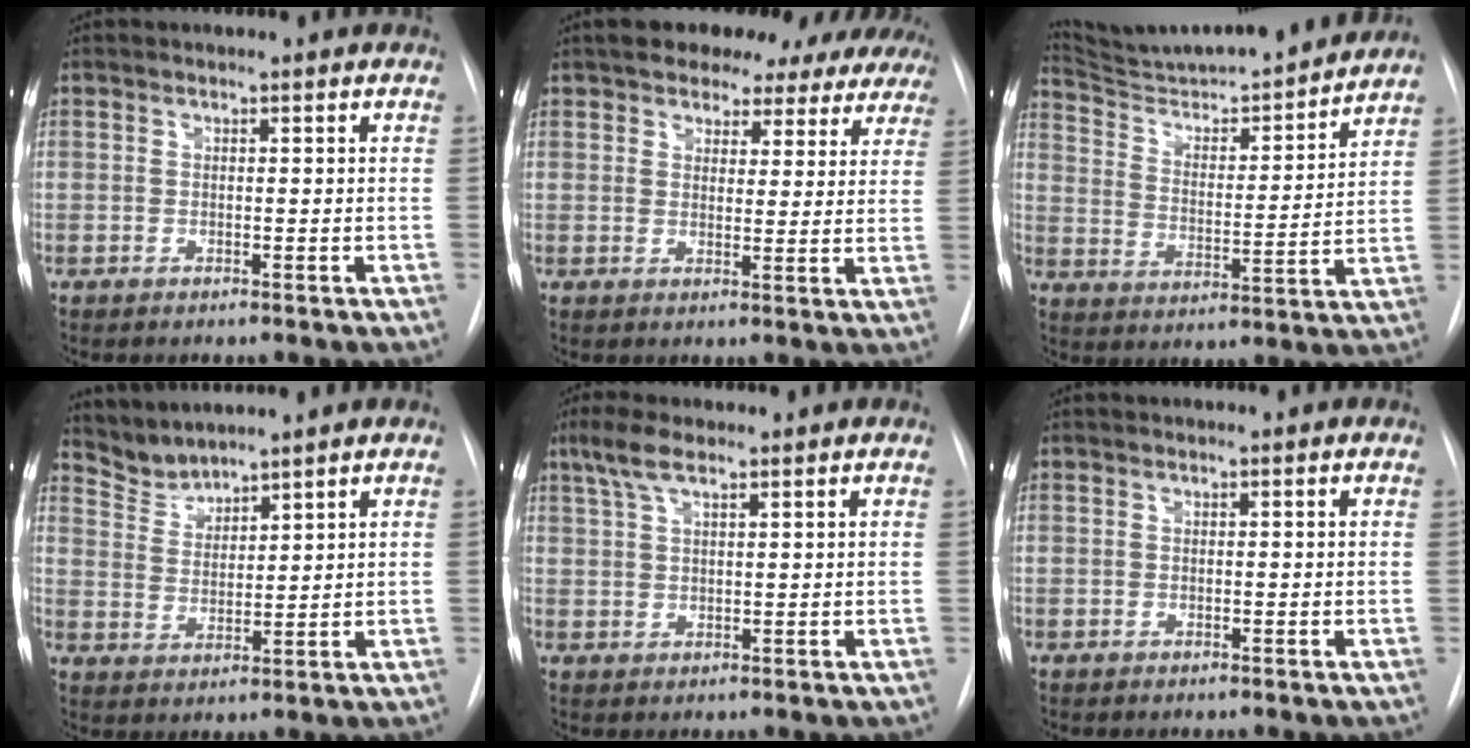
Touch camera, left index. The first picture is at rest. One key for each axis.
{"total": 16.1, "fx": 13.7, "fy": 6.6, "fz": 5.3, "tx": -0.063, "ty": 0.024, "tz": 0.154}
{"total": 20.1, "fx": 18.9, "fy": 1.1, "fz": 6.8, "tx": -0.110, "ty": -0.021, "tz": 0.285}
{"total": 4.6, "fx": 4.6, "fy": -0.1, "fz": -0.4, "tx": 0.002, "ty": 0.005, "tz": 0.101}
{"total": 4.5, "fx": 3.2, "fy": 1.0, "fz": 3.1, "tx": -0.072, "ty": 0.016, "tz": 0.066}
{"total": 0.0}